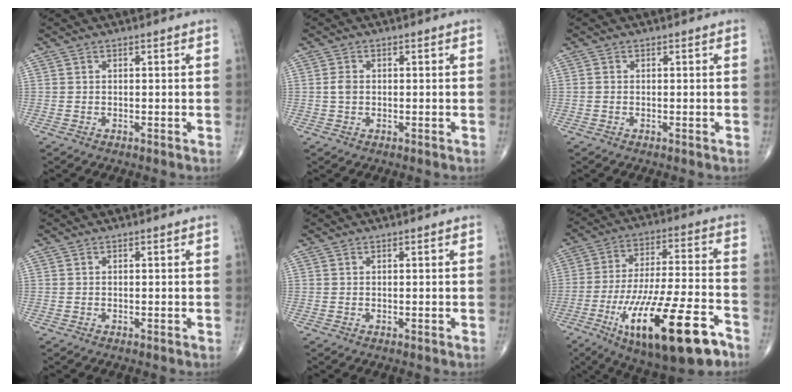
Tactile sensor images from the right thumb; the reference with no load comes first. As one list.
[{"total": 1.9, "force": [0.0, 1.3, 1.3], "torque": [-0.026, 0.002, -0.002]}, {"total": 0.6, "force": [-0.1, 0.5, 0.3], "torque": [-0.004, 0.001, -0.002]}, {"total": 0.0}, {"total": 0.0}, {"total": 24.4, "force": [-11.8, 7.4, 20.1], "torque": [-0.346, 0.039, -0.182]}]